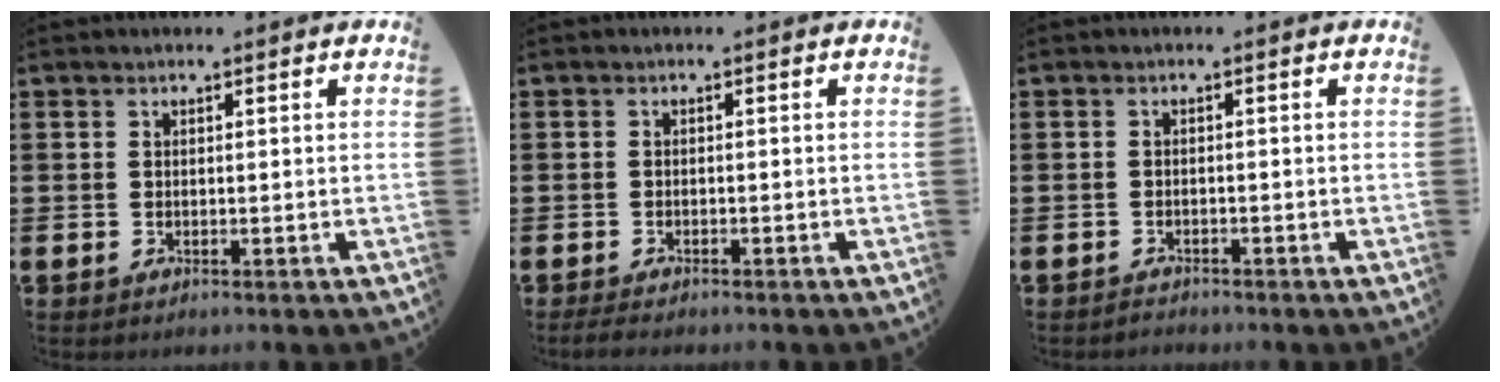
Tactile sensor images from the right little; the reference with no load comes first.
{"total": 1.0, "force": [-0.8, 0.2, 0.4], "torque": [-0.010, 0.001, -0.018]}
{"total": 1.0, "force": [-1.0, 0.1, -0.1], "torque": [-0.002, 0.002, -0.021]}